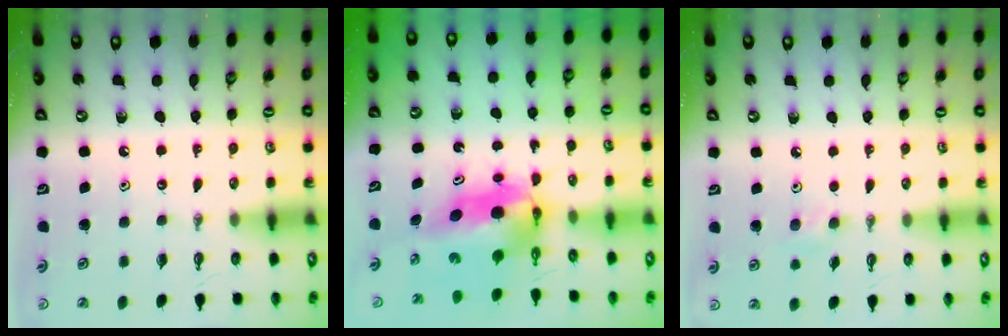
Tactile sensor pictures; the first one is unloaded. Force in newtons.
{"total": 6.1, "press": 6.1, "slide": 0.4}
{"total": 7.2, "press": 6.2, "slide": 3.7}